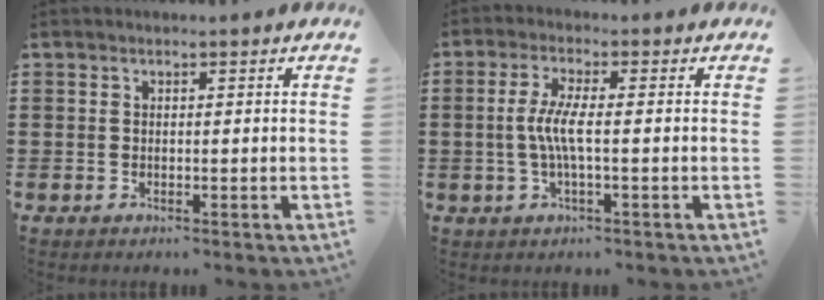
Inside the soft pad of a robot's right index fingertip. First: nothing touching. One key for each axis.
{"total": 4.7, "fx": -0.6, "fy": 0.6, "fz": 4.7, "tx": -0.107, "ty": -0.008, "tz": -0.021}